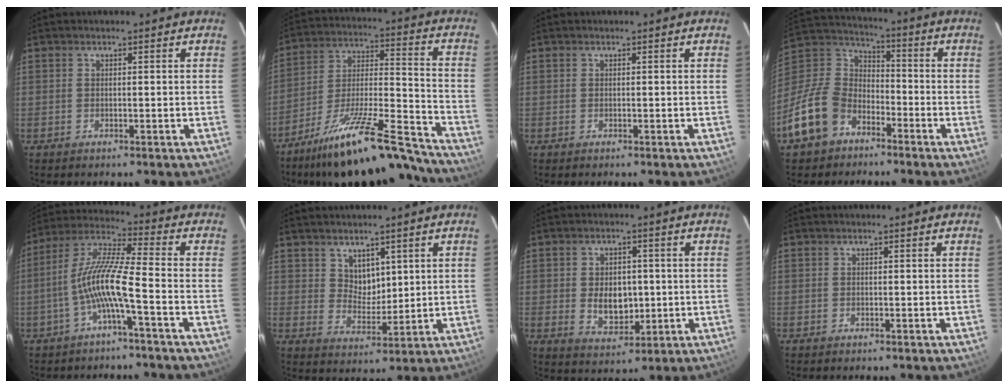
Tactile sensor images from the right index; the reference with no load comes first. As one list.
[{"total": 23.7, "force": [-19.9, 3.7, 12.2], "torque": [-0.208, -0.015, -0.309]}, {"total": 0.0}, {"total": 15.6, "force": [-8.7, 10.7, 7.2], "torque": [-0.178, 0.025, -0.159]}, {"total": 9.7, "force": [-3.7, 0.2, 9.0], "torque": [-0.194, 0.012, -0.072]}, {"total": 4.9, "force": [2.9, 3.5, 1.9], "torque": [-0.022, 0.001, 0.059]}, {"total": 7.3, "force": [-0.3, 5.0, 5.3], "torque": [-0.097, 0.000, 0.008]}, {"total": 0.0}]